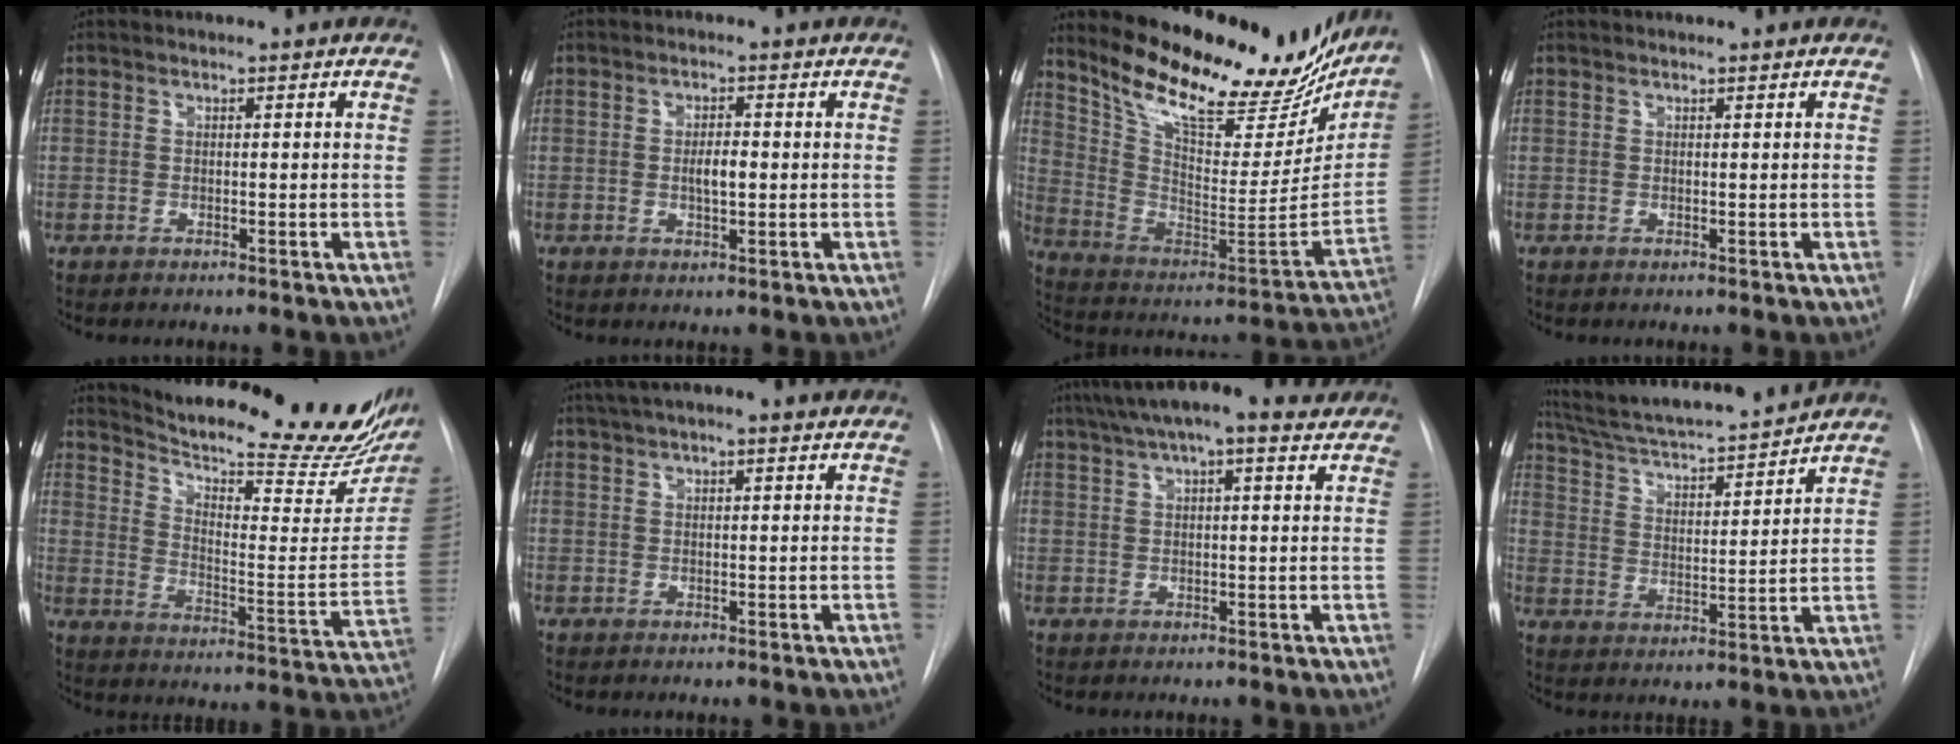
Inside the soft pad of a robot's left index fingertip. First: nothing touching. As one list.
[{"total": 2.8, "force": [-0.2, 0.9, 2.6], "torque": [-0.046, -0.002, -0.003]}, {"total": 26.5, "force": [21.3, 8.8, 13.0], "torque": [-0.210, -0.017, 0.314]}, {"total": 0.6, "force": [0.5, 0.1, 0.1], "torque": [-0.004, 0.003, 0.006]}, {"total": 28.1, "force": [23.8, 5.2, 13.9], "torque": [-0.215, -0.077, 0.303]}, {"total": 6.8, "force": [5.0, 1.2, 4.5], "torque": [-0.074, 0.035, 0.074]}, {"total": 14.5, "force": [12.2, 2.7, 7.2], "torque": [-0.130, 0.037, 0.170]}, {"total": 18.4, "force": [16.8, 1.1, 7.4], "torque": [-0.128, 0.007, 0.266]}]